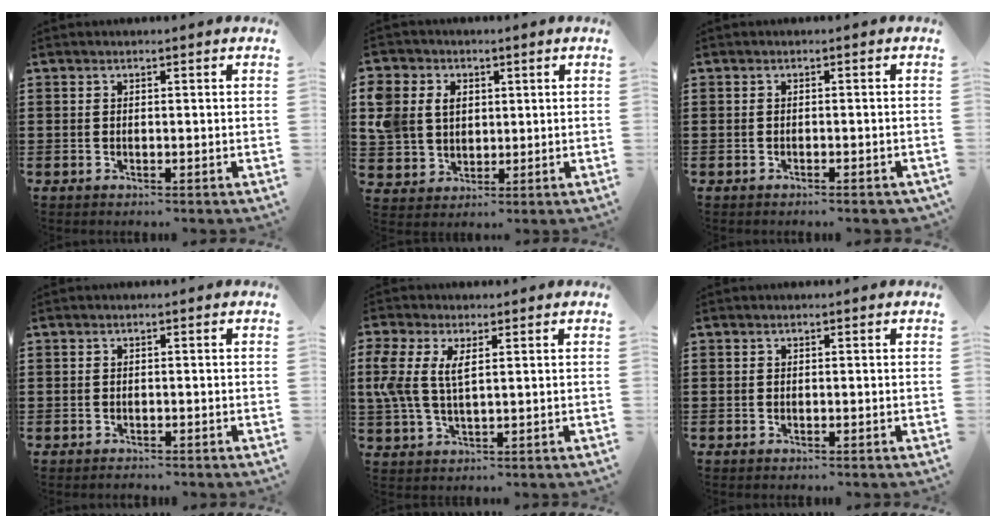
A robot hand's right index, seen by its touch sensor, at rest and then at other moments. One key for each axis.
{"total": 6.6, "fx": 1.8, "fy": 5.7, "fz": 2.7, "tx": -0.096, "ty": 0.014, "tz": 0.029}
{"total": 0.8, "fx": -0.6, "fy": 0.1, "fz": 0.5, "tx": -0.012, "ty": -0.003, "tz": -0.012}
{"total": 0.5, "fx": -0.5, "fy": 0.2, "fz": -0.1, "tx": 0.002, "ty": 0.004, "tz": -0.012}
{"total": 5.4, "fx": 1.7, "fy": 2.4, "fz": 4.5, "tx": -0.121, "ty": -0.003, "tz": 0.022}
{"total": 0.0}